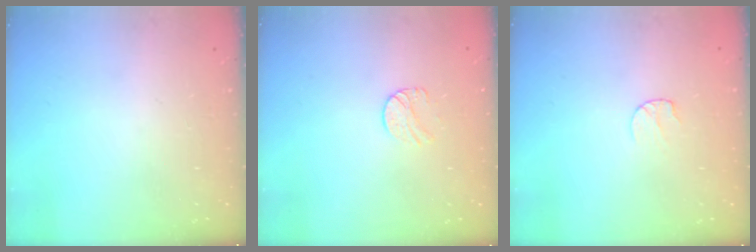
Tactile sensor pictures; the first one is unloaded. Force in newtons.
{"total": 7.4, "press": 7.3, "slide": 0.6}
{"total": 5.6, "press": 5.6, "slide": 0.5}